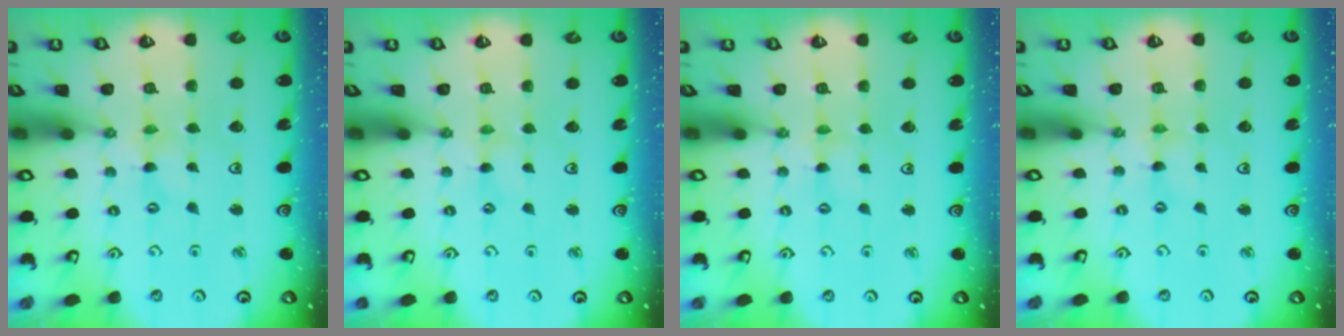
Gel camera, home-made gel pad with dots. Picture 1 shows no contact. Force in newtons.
{"total": 0.8, "press": 0.8, "slide": 0.2}
{"total": 2.4, "press": 2.4, "slide": 0.4}
{"total": 0.0}